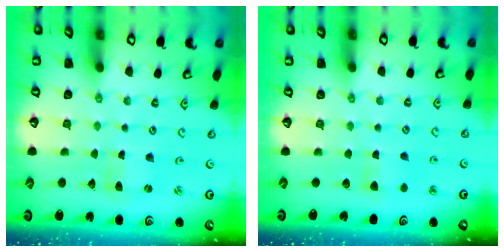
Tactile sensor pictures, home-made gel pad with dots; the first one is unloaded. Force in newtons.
{"total": 4.0, "press": 3.9, "slide": 0.6}